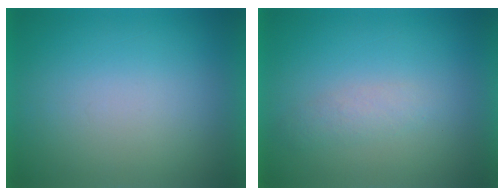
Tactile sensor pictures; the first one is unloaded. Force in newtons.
{"total": 1.9}